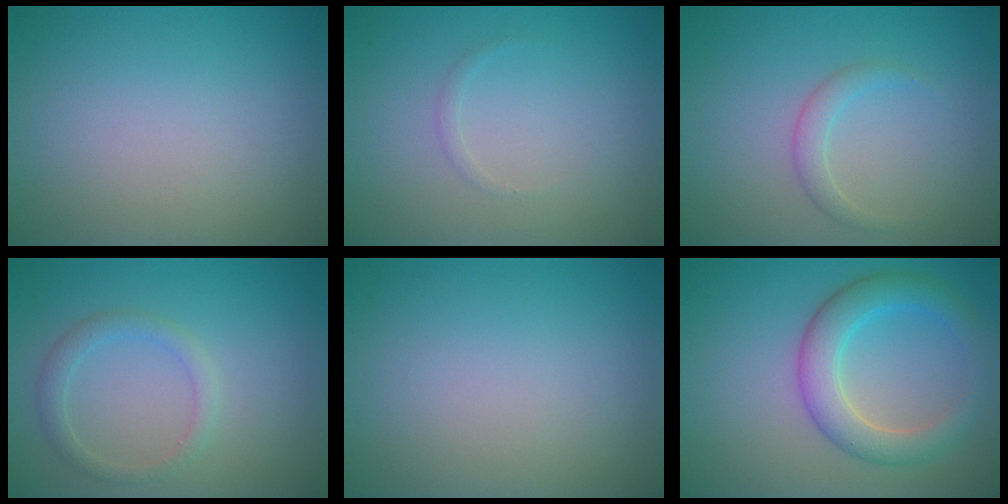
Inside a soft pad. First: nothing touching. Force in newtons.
{"total": 0.5, "press": 0.5, "slide": 0.0}
{"total": 1.6, "press": 1.6, "slide": 0.2}
{"total": 1.8, "press": 1.8, "slide": 0.2}
{"total": 0.0}
{"total": 4.6, "press": 4.6, "slide": 0.1}